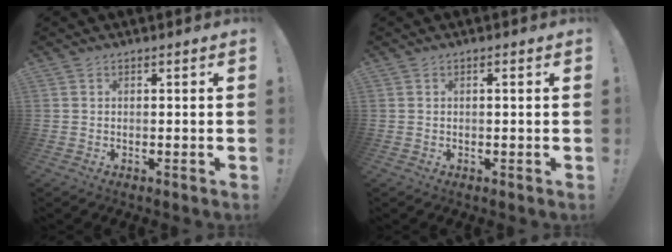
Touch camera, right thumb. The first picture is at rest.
{"total": 0.6, "force": [0.1, -0.2, 0.5], "torque": [-0.002, -0.003, -0.002]}